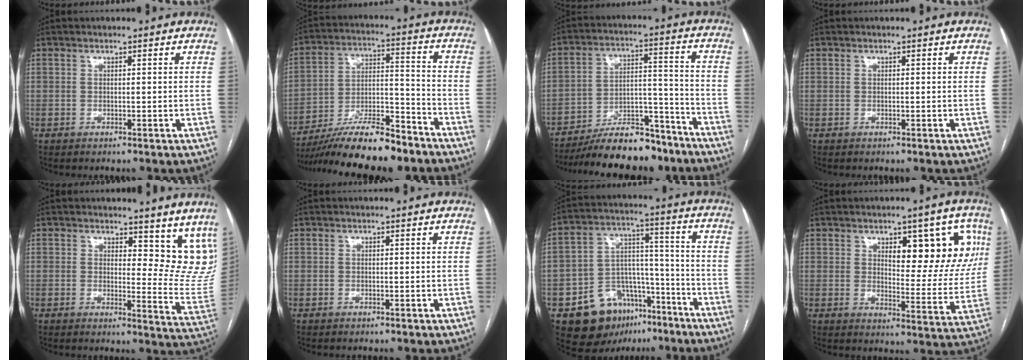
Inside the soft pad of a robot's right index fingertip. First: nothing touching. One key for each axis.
{"total": 16.8, "fx": -14.0, "fy": 2.5, "fz": 9.0, "tx": -0.163, "ty": 0.002, "tz": -0.242}
{"total": 16.3, "fx": -14.0, "fy": 4.4, "fz": 7.0, "tx": -0.107, "ty": 0.033, "tz": -0.227}
{"total": 0.0}
{"total": 12.1, "fx": 10.1, "fy": 5.0, "fz": 4.3, "tx": -0.013, "ty": -0.036, "tz": 0.095}
{"total": 0.0}
{"total": 14.9, "fx": -8.8, "fy": 10.1, "fz": 6.7, "tx": -0.098, "ty": 0.055, "tz": -0.129}
{"total": 12.2, "fx": 5.0, "fy": 4.9, "fz": 10.0, "tx": -0.109, "ty": 0.010, "tz": 0.071}